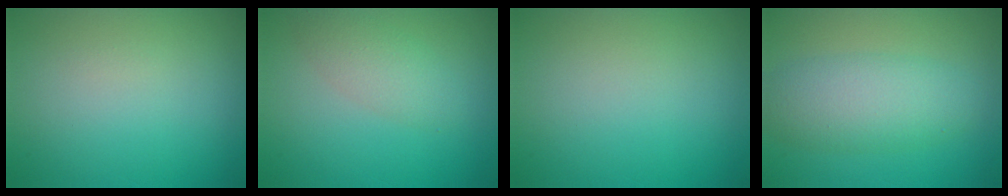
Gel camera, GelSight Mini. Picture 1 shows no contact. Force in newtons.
{"total": 2.6, "press": 2.6, "slide": 0.1}
{"total": 0.0}
{"total": 4.8, "press": 4.8, "slide": 0.2}